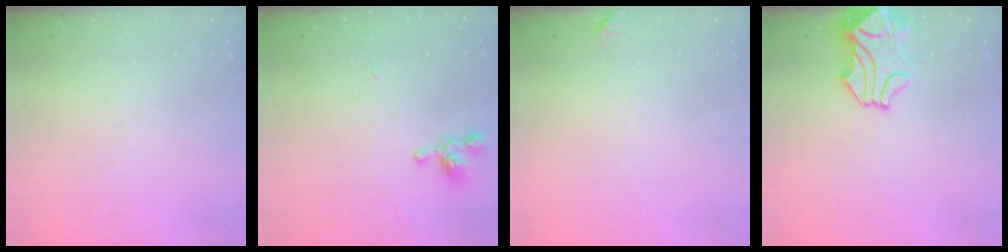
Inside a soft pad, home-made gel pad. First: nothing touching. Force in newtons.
{"total": 6.4, "press": 6.4, "slide": 0.2}
{"total": 2.2, "press": 2.2, "slide": 0.5}
{"total": 2.3, "press": 1.8, "slide": 1.4}